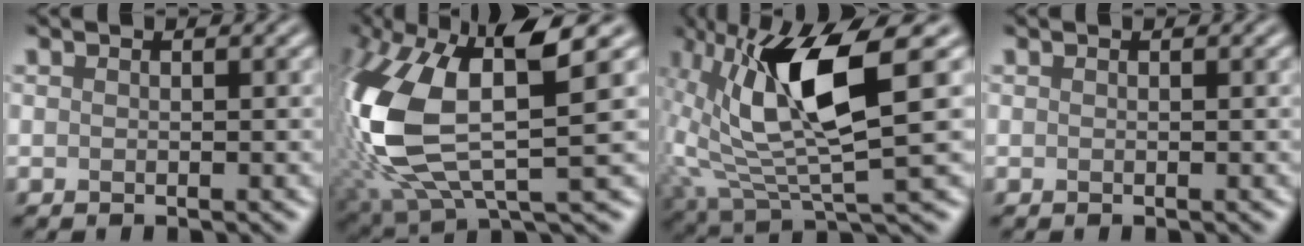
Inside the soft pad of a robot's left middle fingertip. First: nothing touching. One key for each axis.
{"total": 12.4, "fx": 1.1, "fy": 4.8, "fz": 11.4, "tx": -0.256, "ty": -0.015, "tz": 0.023}
{"total": 10.3, "fx": 1.9, "fy": 3.1, "fz": 9.7, "tx": -0.184, "ty": -0.001, "tz": 0.038}
{"total": 0.0}